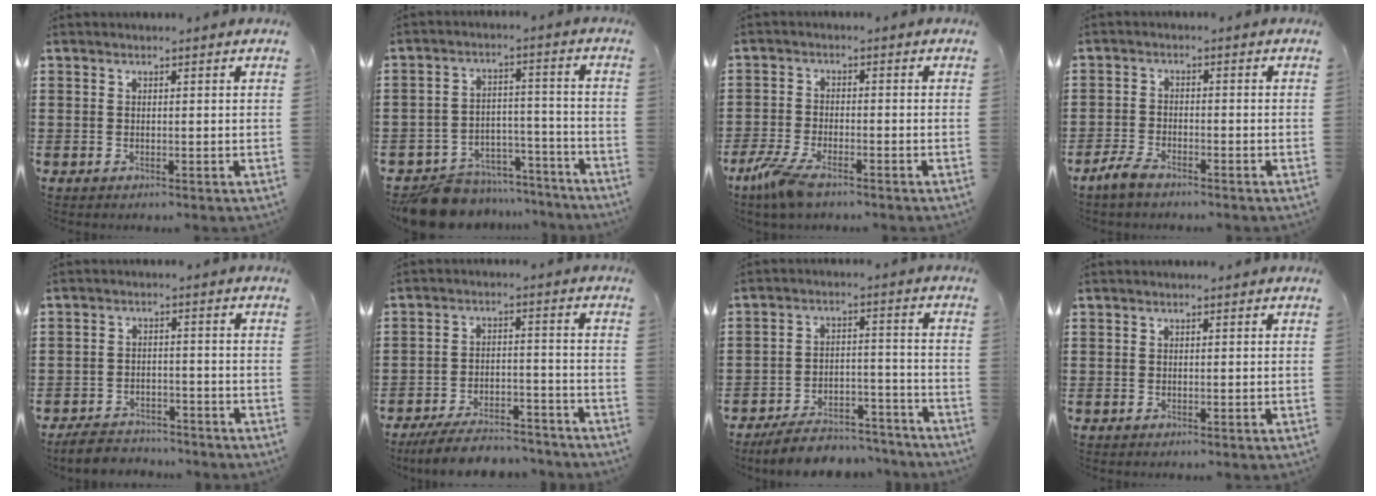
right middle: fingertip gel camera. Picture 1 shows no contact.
{"total": 9.5, "force": [-9.0, 2.6, 1.7], "torque": [-0.031, 0.035, -0.174]}
{"total": 5.2, "force": [-3.6, 1.5, 3.5], "torque": [-0.097, -0.012, -0.075]}
{"total": 3.1, "force": [-2.6, 0.9, 1.5], "torque": [-0.048, 0.000, -0.057]}
{"total": 3.7, "force": [-3.6, 0.8, 0.1], "torque": [-0.014, 0.004, -0.079]}
{"total": 6.9, "force": [-6.4, 1.2, 2.1], "torque": [-0.039, 0.010, -0.124]}
{"total": 7.1, "force": [-6.7, 1.6, 1.5], "torque": [-0.020, 0.021, -0.128]}
{"total": 0.0}